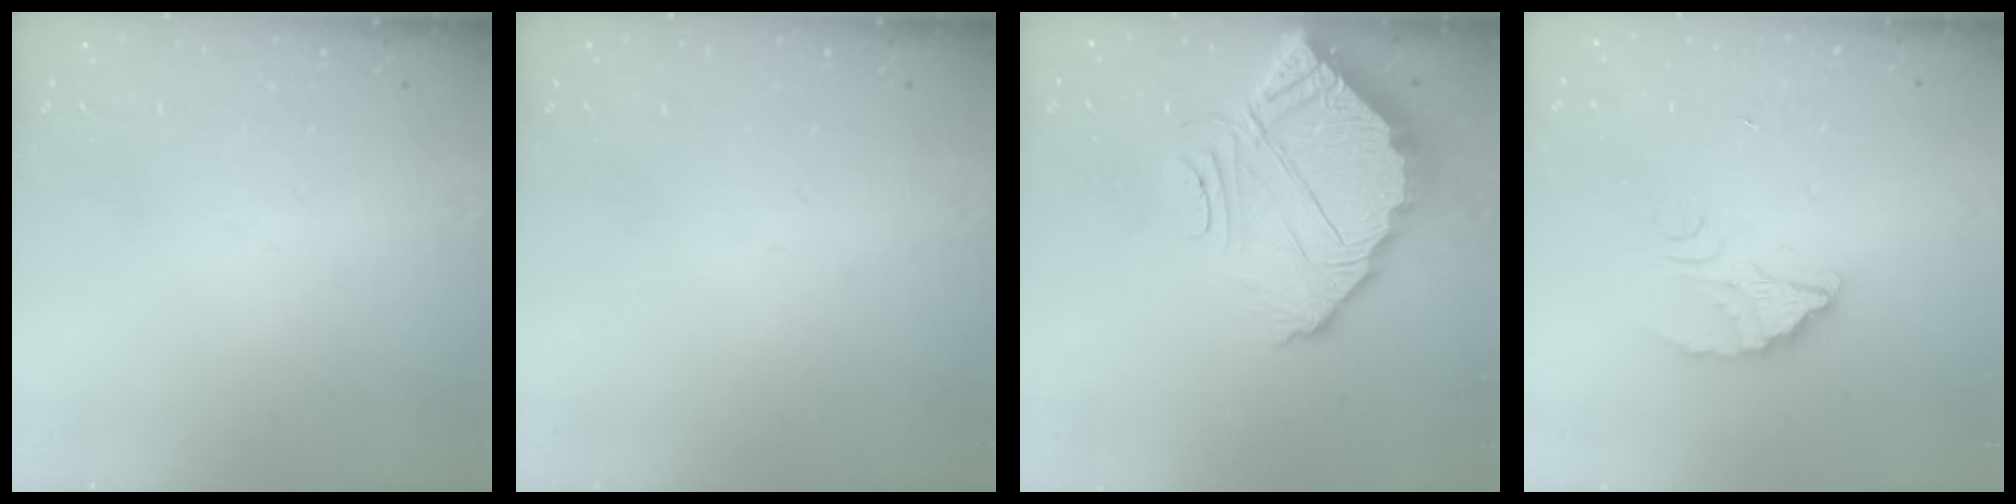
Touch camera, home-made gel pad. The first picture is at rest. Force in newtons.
{"total": 0.0}
{"total": 8.2, "press": 8.2, "slide": 0.4}
{"total": 2.5, "press": 2.5, "slide": 0.1}